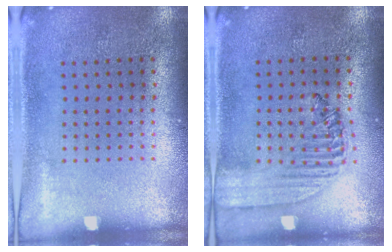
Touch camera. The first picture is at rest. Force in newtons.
{"total": 1.6, "press": 1.4, "slide": 0.7}